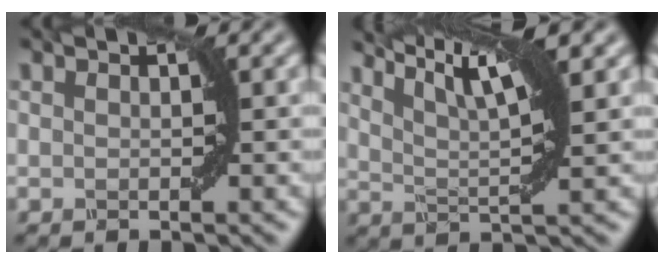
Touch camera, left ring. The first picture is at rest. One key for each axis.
{"total": 7.4, "fx": 4.4, "fy": 1.8, "fz": 5.7, "tx": -0.093, "ty": 0.020, "tz": 0.064}